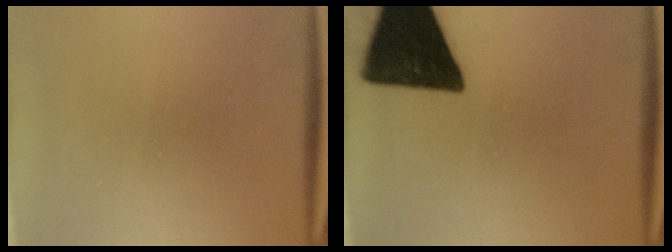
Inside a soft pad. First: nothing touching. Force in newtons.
{"total": 18.7}